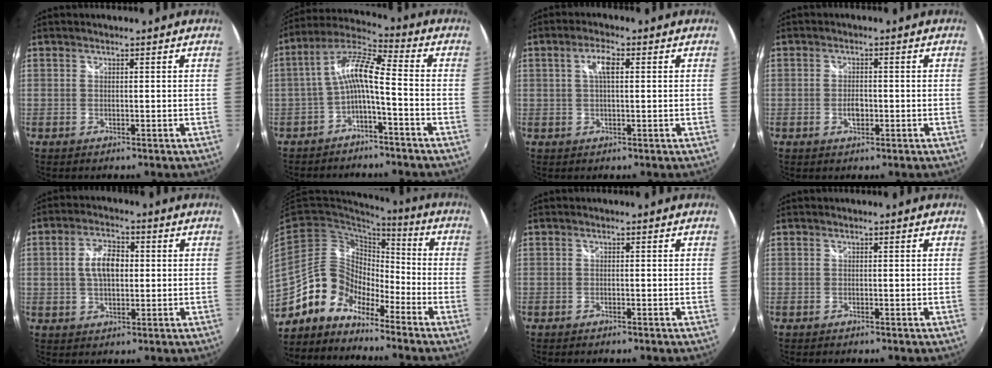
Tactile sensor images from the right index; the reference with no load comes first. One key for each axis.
{"total": 8.9, "fx": -2.5, "fy": 1.8, "fz": 8.4, "tx": -0.190, "ty": 0.021, "tz": -0.048}
{"total": 3.7, "fx": 0.9, "fy": 1.2, "fz": 3.4, "tx": -0.064, "ty": 0.008, "tz": 0.015}
{"total": 2.5, "fx": -0.8, "fy": 1.5, "fz": 1.8, "tx": -0.032, "ty": -0.001, "tz": -0.014}
{"total": 6.8, "fx": 0.5, "fy": 3.9, "fz": 5.6, "tx": -0.103, "ty": 0.012, "tz": 0.011}
{"total": 12.1, "fx": -8.6, "fy": 7.9, "fz": 3.0, "tx": -0.059, "ty": 0.033, "tz": -0.172}
{"total": 0.6, "fx": -0.5, "fy": 0.3, "fz": 0.2, "tx": -0.005, "ty": -0.002, "tz": -0.012}
{"total": 0.0}